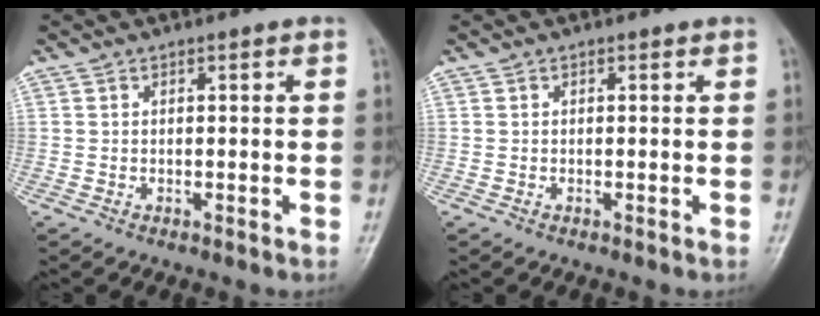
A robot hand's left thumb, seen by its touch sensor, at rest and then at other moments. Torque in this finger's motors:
{"motor_torque": [-0.03, -0.01, -0.08, -0.05, 0.00]}